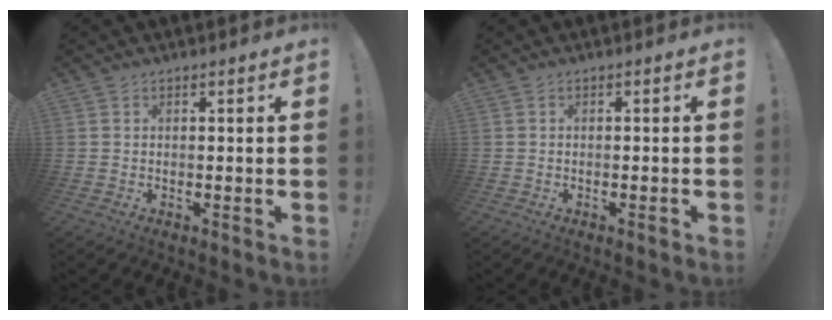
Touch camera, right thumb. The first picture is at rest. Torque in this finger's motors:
{"motor_torque": [0.28, 0.08, 0.06, -0.24, 0.03]}